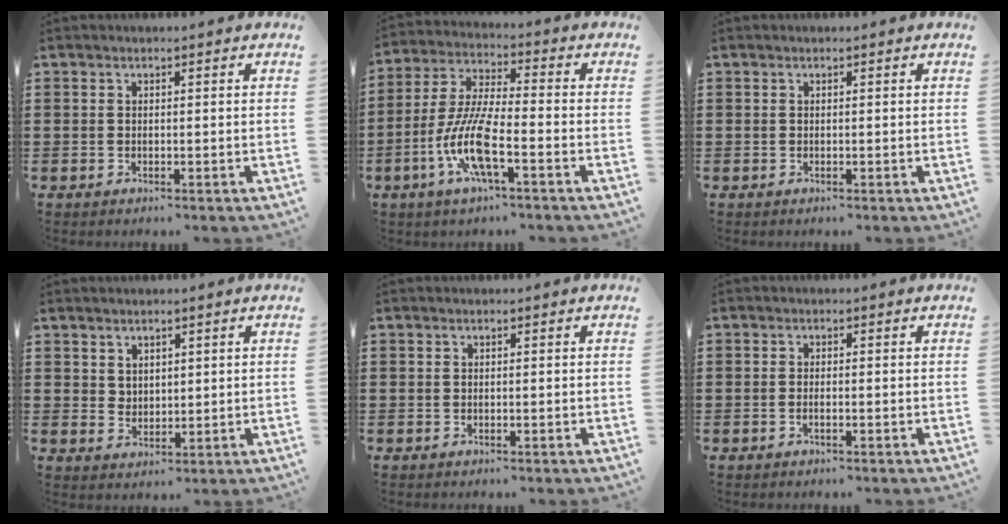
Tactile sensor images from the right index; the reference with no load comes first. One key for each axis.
{"total": 9.7, "fx": -4.1, "fy": 2.0, "fz": 8.5, "tx": -0.203, "ty": -0.018, "tz": -0.084}
{"total": 0.0}
{"total": 2.7, "fx": 2.2, "fy": 1.6, "fz": 0.2, "tx": -0.011, "ty": 0.004, "tz": 0.043}
{"total": 0.0}
{"total": 0.7, "fx": -0.3, "fy": 0.0, "fz": 0.6, "tx": -0.013, "ty": -0.006, "tz": -0.004}